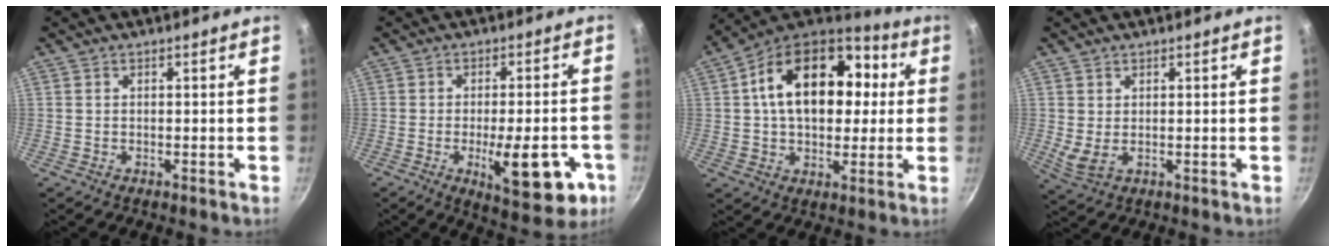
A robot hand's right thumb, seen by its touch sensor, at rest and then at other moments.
{"total": 13.5, "force": [-4.7, 4.9, 11.7], "torque": [-0.149, 0.008, -0.056]}
{"total": 21.9, "force": [3.5, 13.9, 16.6], "torque": [-0.231, 0.027, 0.046]}
{"total": 3.3, "force": [0.2, 1.8, 2.7], "torque": [-0.063, -0.003, 0.017]}